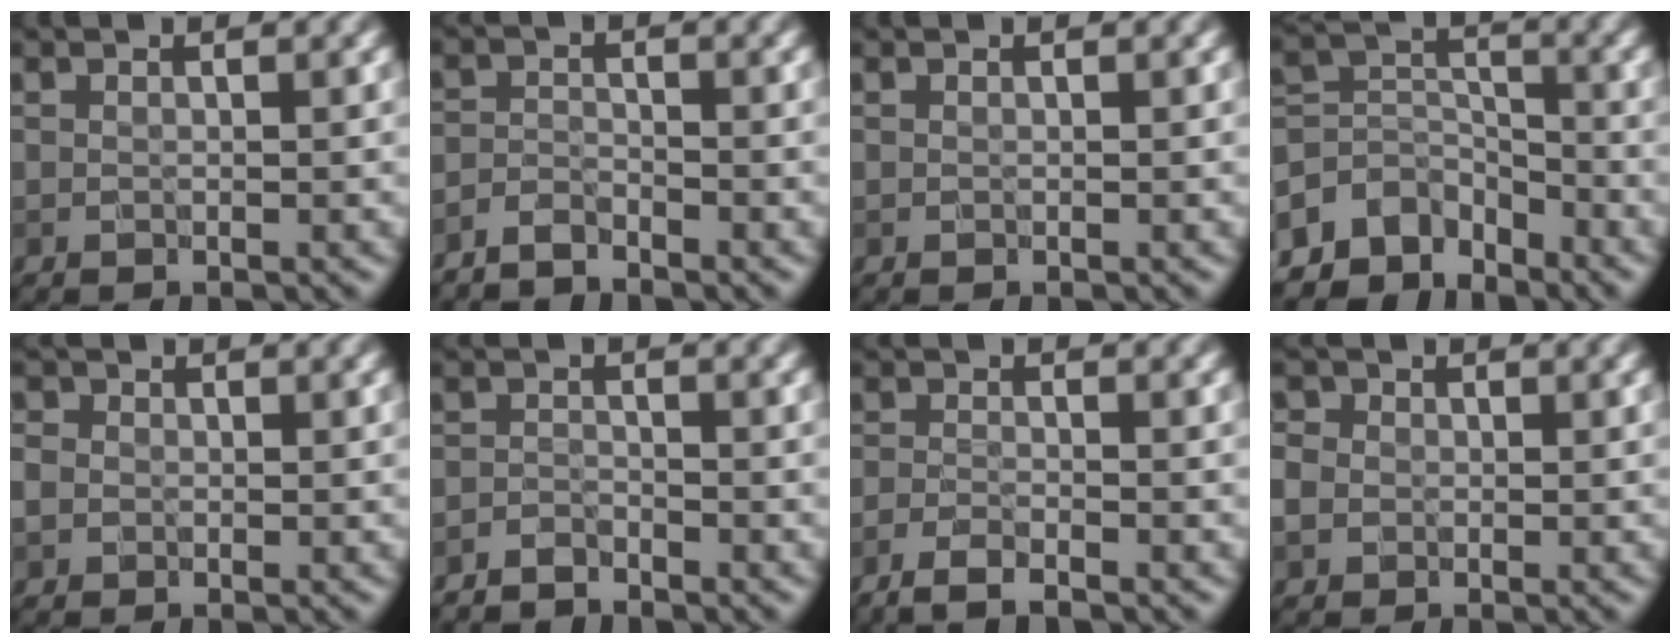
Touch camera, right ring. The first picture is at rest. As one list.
[{"total": 1.7, "force": [-1.7, 0.3, 0.1], "torque": [-0.001, 0.003, -0.039]}, {"total": 0.0}, {"total": 5.2, "force": [-3.9, 3.1, 1.5], "torque": [-0.012, 0.000, -0.086]}, {"total": 3.0, "force": [0.3, 2.6, 1.4], "torque": [-0.016, 0.015, -0.014]}, {"total": 2.0, "force": [-1.9, 0.3, -0.1], "torque": [0.004, -0.001, -0.044]}, {"total": 2.5, "force": [-2.1, 0.3, 1.2], "torque": [-0.027, -0.004, -0.048]}, {"total": 4.2, "force": [0.3, 3.7, 1.9], "torque": [-0.030, 0.019, -0.025]}]